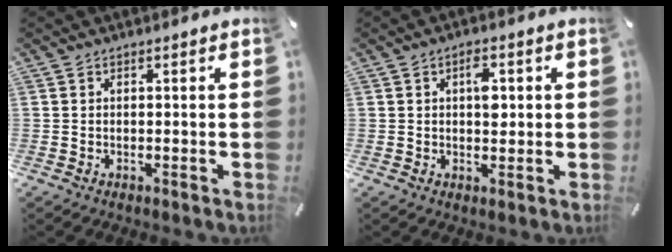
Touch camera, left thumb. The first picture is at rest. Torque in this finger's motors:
{"motor_torque": [0.57, 0.77, 0.55, -0.15, 0.01]}